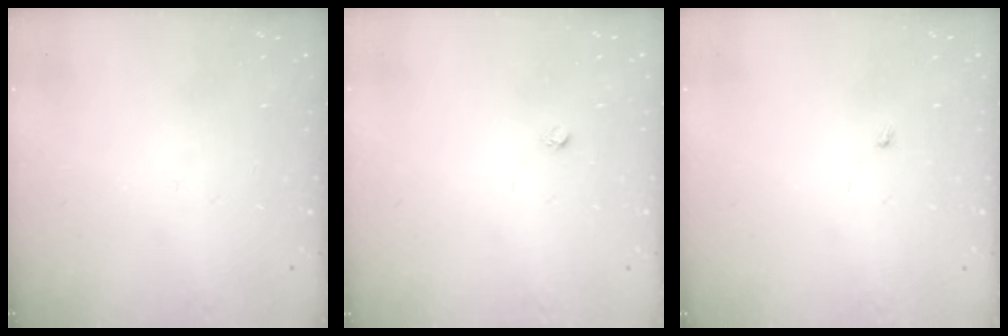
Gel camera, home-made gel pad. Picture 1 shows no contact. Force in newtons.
{"total": 1.6, "press": 1.5, "slide": 0.1}
{"total": 1.9, "press": 1.9, "slide": 0.3}